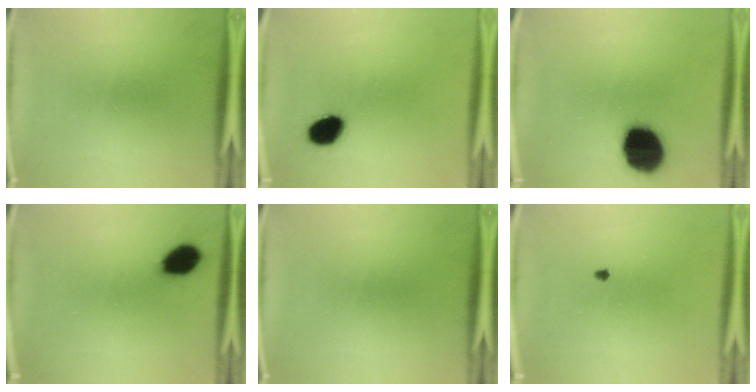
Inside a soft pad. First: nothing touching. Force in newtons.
{"total": 7.5}
{"total": 20.0}
{"total": 9.8}
{"total": 0.0}
{"total": 0.7}